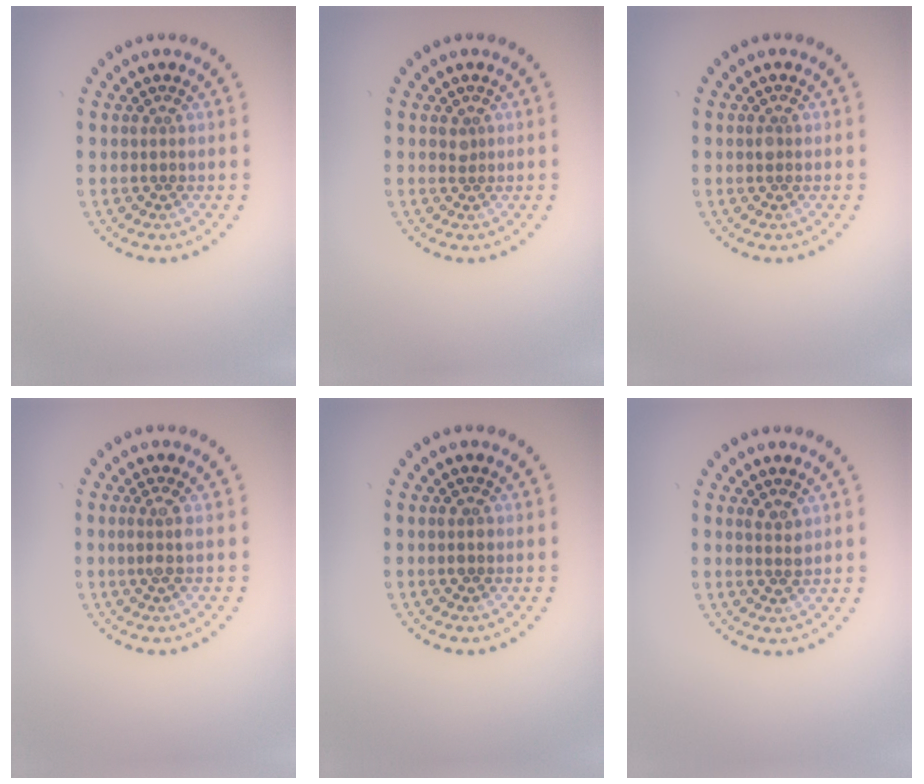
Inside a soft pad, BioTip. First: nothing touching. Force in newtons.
{"total": 0.8, "press": 0.5, "slide": 0.6}
{"total": 0.8, "press": 0.8, "slide": 0.1}
{"total": 1.3, "press": 1.1, "slide": 0.6}
{"total": 1.1, "press": 1.1, "slide": 0.2}
{"total": 1.3, "press": 1.2, "slide": 0.6}